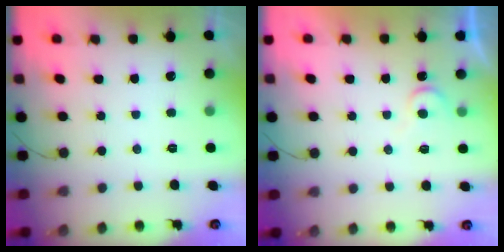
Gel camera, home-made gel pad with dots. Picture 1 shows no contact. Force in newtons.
{"total": 5.6, "press": 5.6, "slide": 0.6}